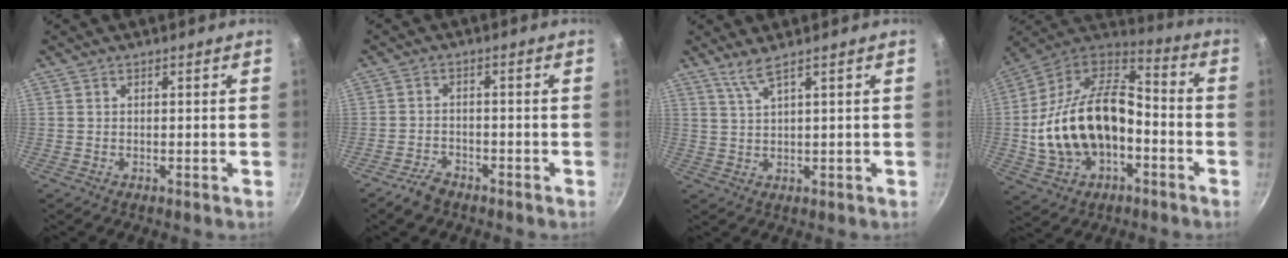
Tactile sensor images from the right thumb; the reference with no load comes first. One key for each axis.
{"total": 4.0, "fx": -3.1, "fy": 2.0, "fz": 1.4, "tx": -0.024, "ty": 0.032, "tz": -0.054}
{"total": 3.1, "fx": 2.1, "fy": -0.2, "fz": 2.3, "tx": -0.050, "ty": -0.017, "tz": 0.047}
{"total": 23.5, "fx": -4.1, "fy": 14.9, "fz": 17.7, "tx": -0.320, "ty": 0.058, "tz": -0.072}